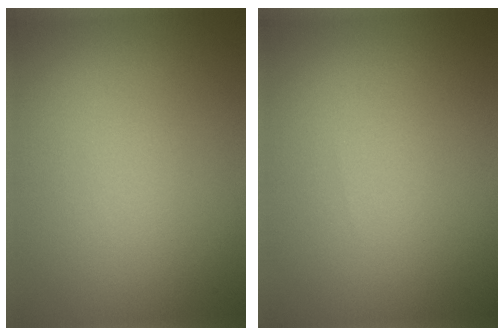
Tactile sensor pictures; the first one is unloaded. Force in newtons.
{"total": 0.0}